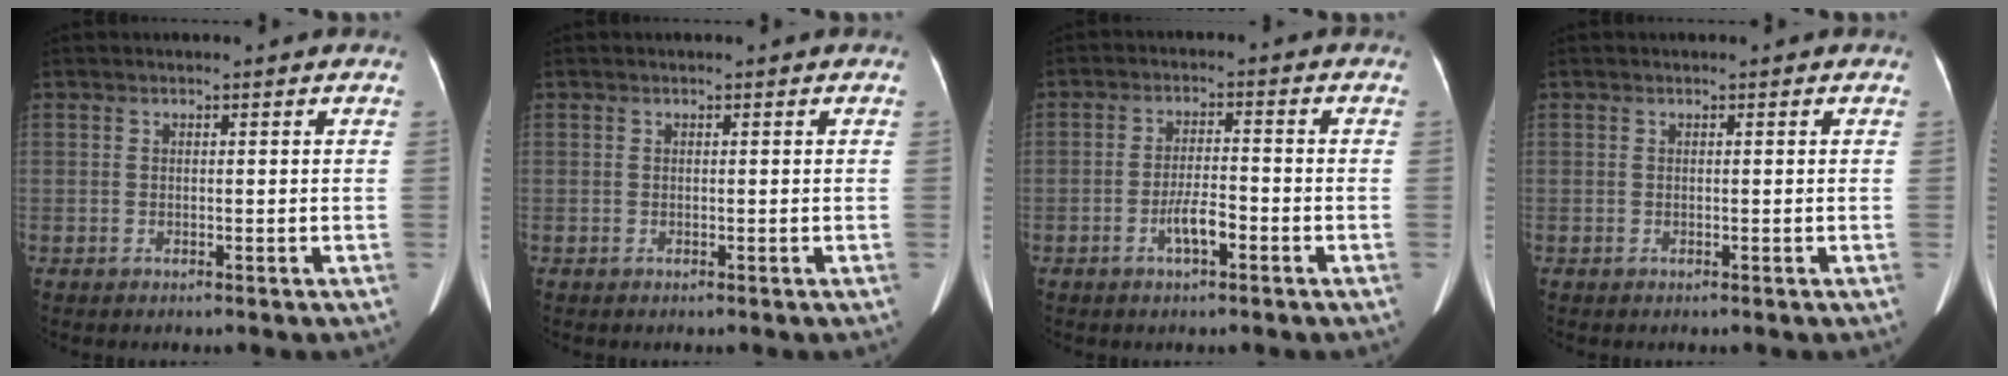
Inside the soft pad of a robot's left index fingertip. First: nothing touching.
{"total": 0.0}
{"total": 4.1, "force": [-2.1, 1.0, 3.4], "torque": [-0.066, 0.005, -0.039]}
{"total": 0.0}